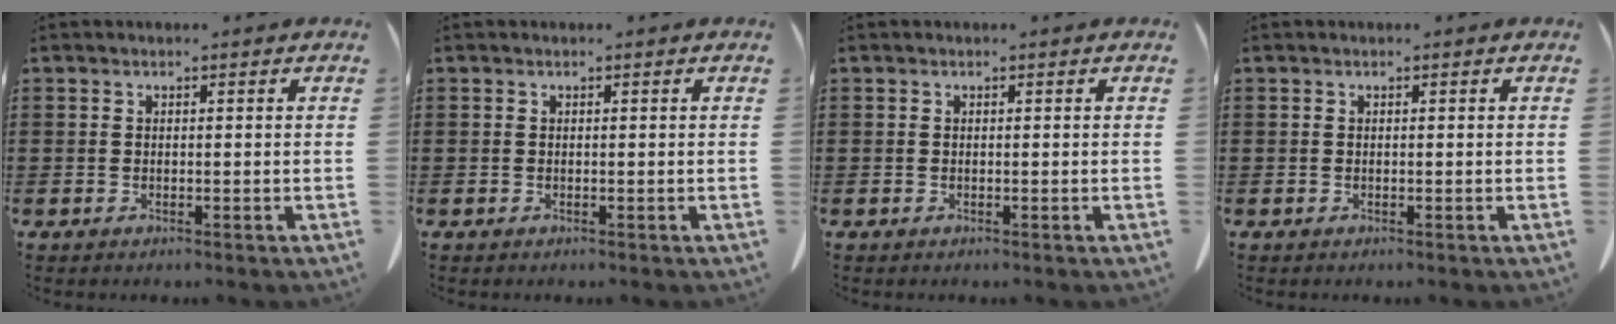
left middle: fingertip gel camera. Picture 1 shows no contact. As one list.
[{"total": 0.0}, {"total": 0.0}, {"total": 0.0}]